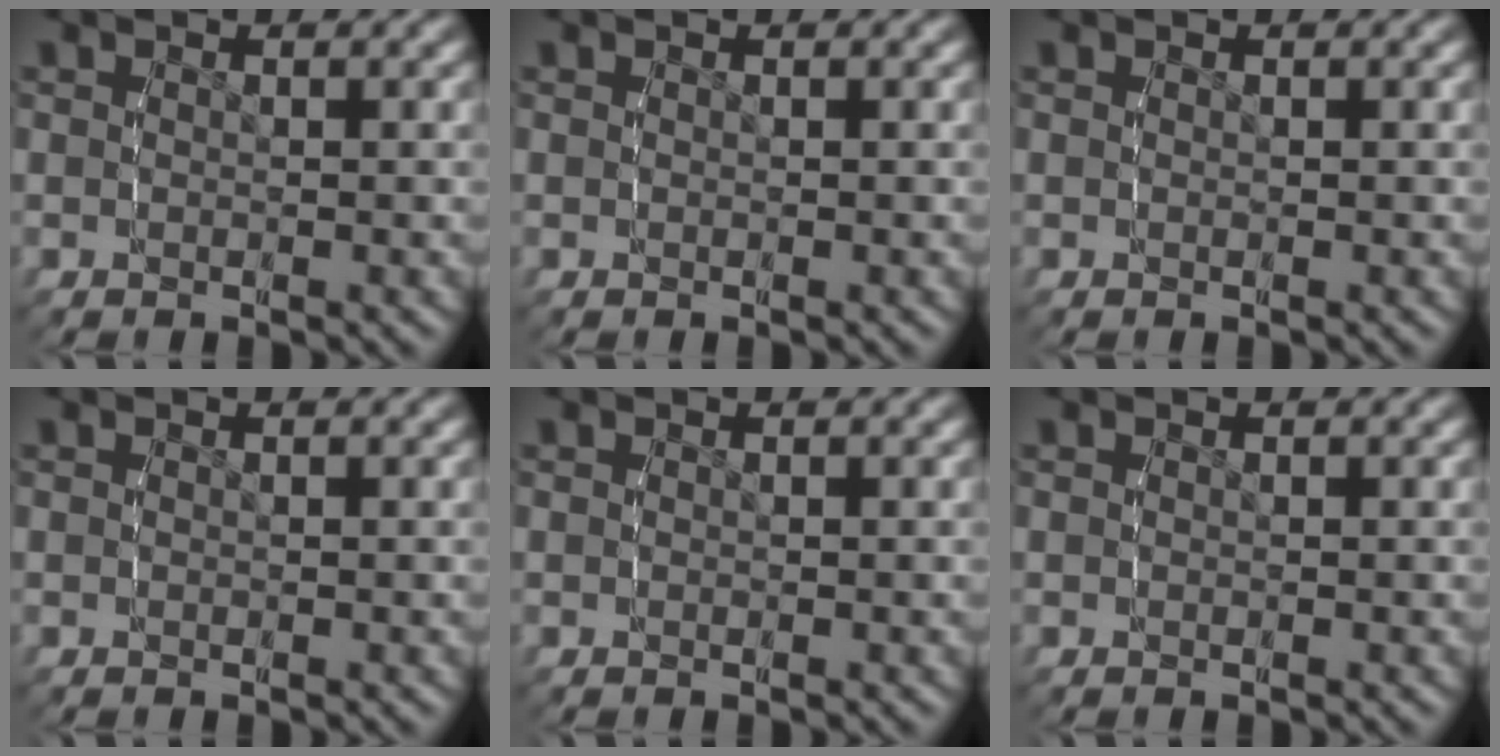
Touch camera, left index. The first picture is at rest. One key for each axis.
{"total": 0.0}
{"total": 0.0}
{"total": 0.0}
{"total": 0.0}
{"total": 0.0}